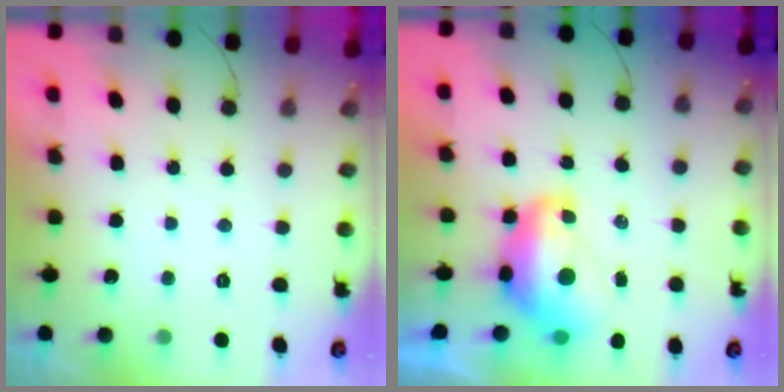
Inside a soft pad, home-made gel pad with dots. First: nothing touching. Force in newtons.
{"total": 11.5, "press": 11.4, "slide": 1.2}